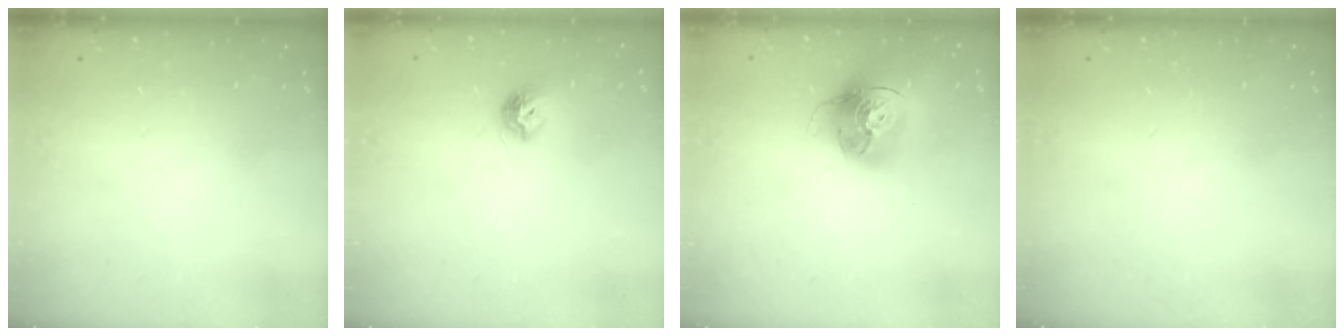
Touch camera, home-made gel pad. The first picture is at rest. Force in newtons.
{"total": 7.5, "press": 7.5, "slide": 0.7}
{"total": 18.0, "press": 17.9, "slide": 1.7}
{"total": 0.0}